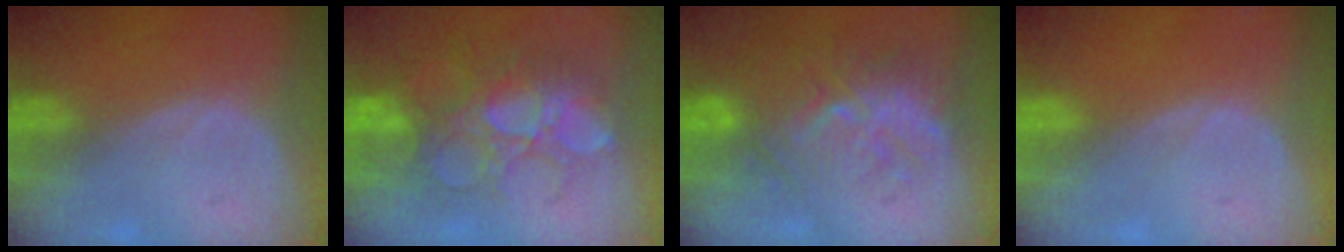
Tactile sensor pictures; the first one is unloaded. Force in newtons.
{"total": 10.3, "press": 9.7, "slide": 3.7}
{"total": 9.3, "press": 8.9, "slide": 2.6}
{"total": 0.0}